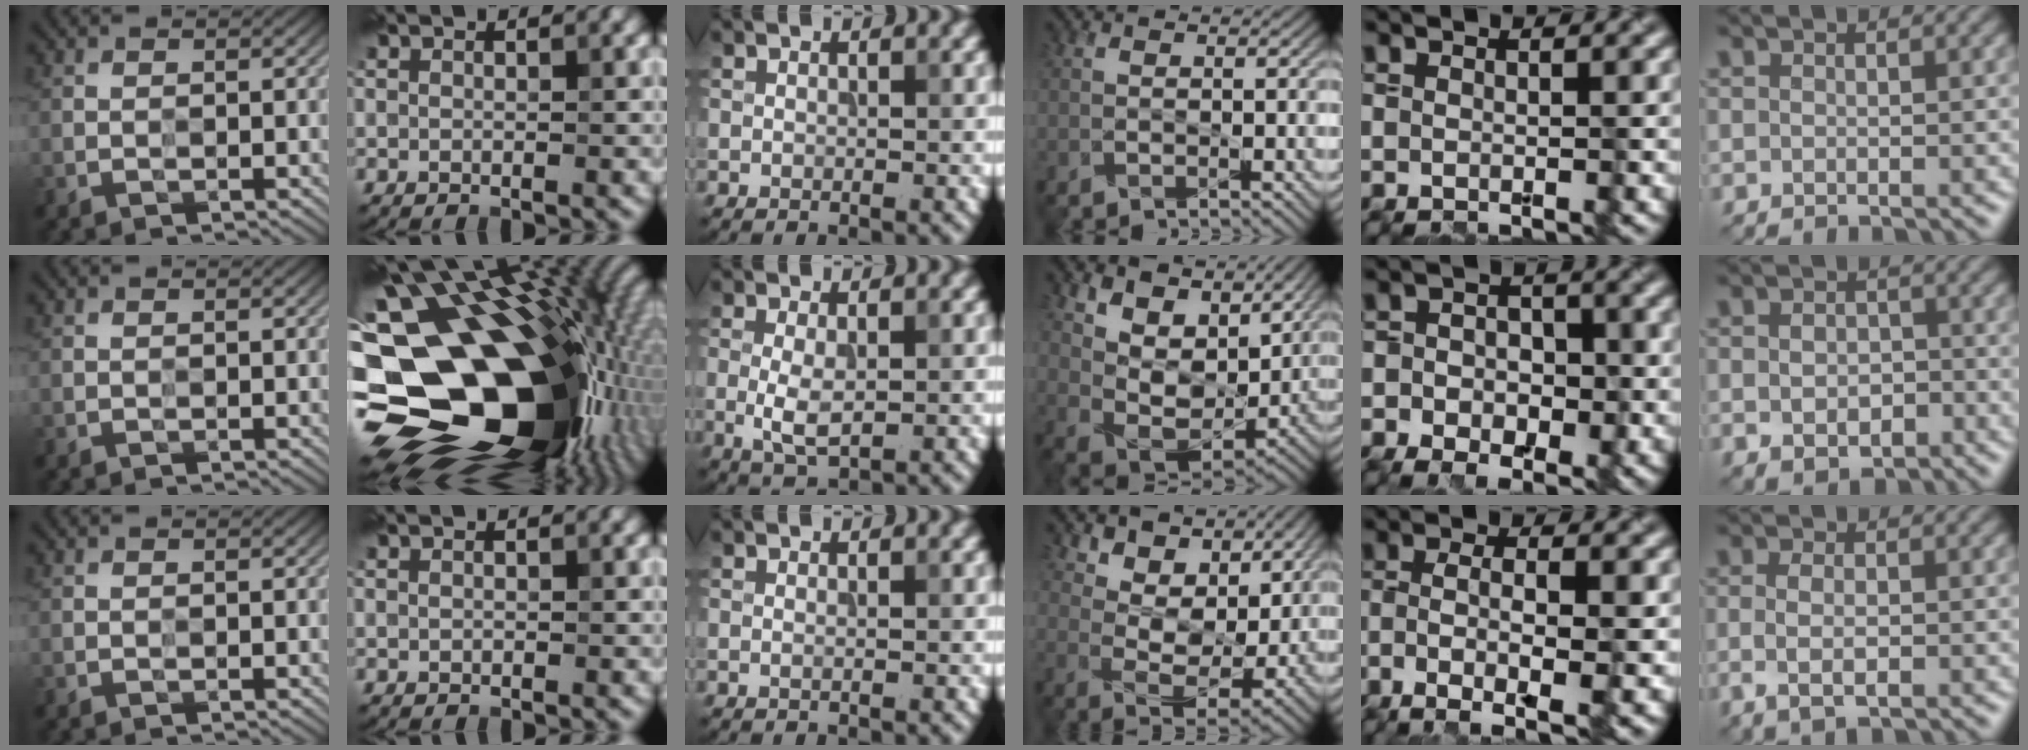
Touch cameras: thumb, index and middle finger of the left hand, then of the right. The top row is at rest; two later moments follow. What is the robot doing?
{"motion": "wipe", "object": "paper plate"}